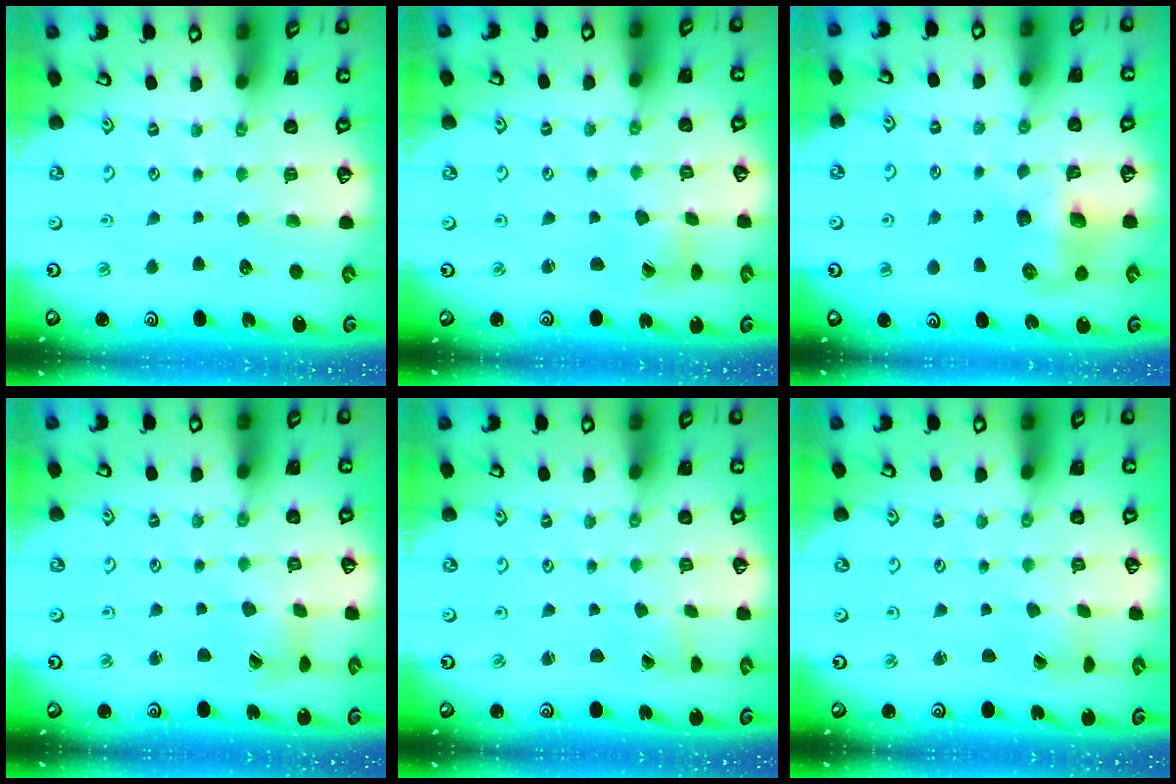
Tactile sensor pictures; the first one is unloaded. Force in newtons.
{"total": 2.5, "press": 2.5, "slide": 0.3}
{"total": 7.7, "press": 7.6, "slide": 1.0}
{"total": 4.5, "press": 4.5, "slide": 0.5}
{"total": 0.8, "press": 0.8, "slide": 0.1}
{"total": 1.7, "press": 1.7, "slide": 0.1}